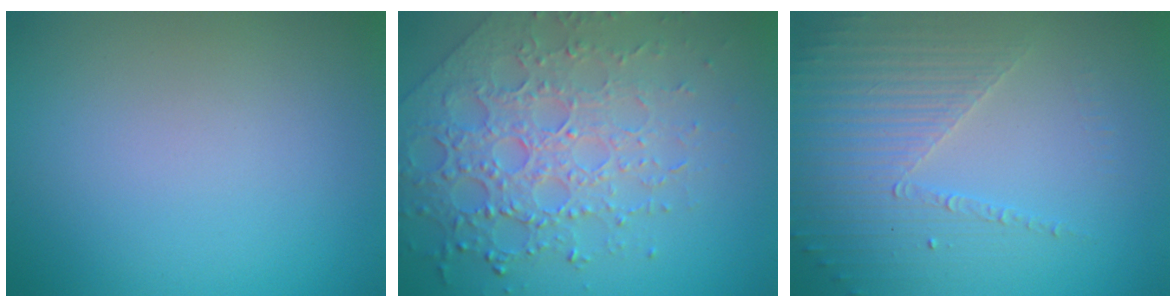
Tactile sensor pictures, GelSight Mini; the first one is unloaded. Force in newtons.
{"total": 7.8, "press": 5.6, "slide": 5.5}
{"total": 3.7, "press": 3.4, "slide": 1.6}